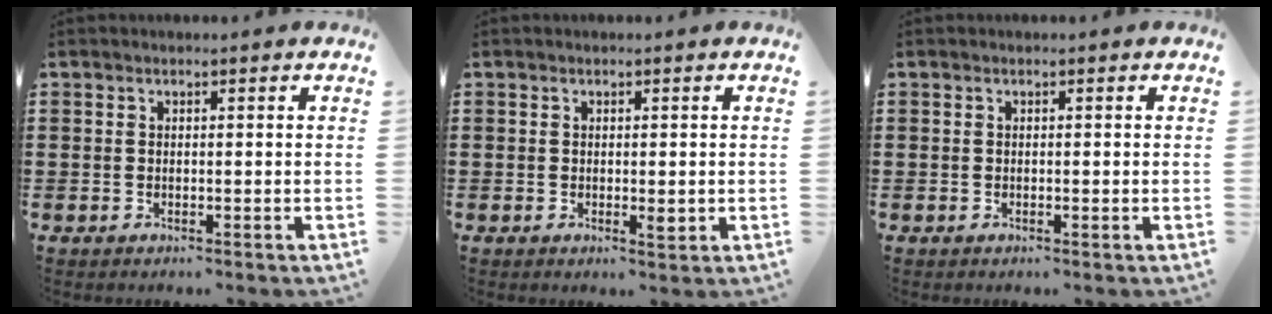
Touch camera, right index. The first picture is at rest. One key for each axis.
{"total": 1.5, "fx": -0.2, "fy": 0.6, "fz": 1.4, "tx": -0.024, "ty": -0.001, "tz": -0.002}
{"total": 0.0}